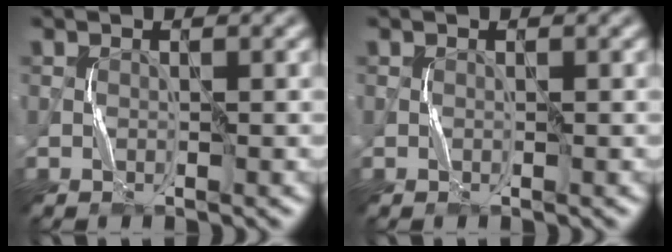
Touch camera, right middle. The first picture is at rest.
{"total": 0.0}